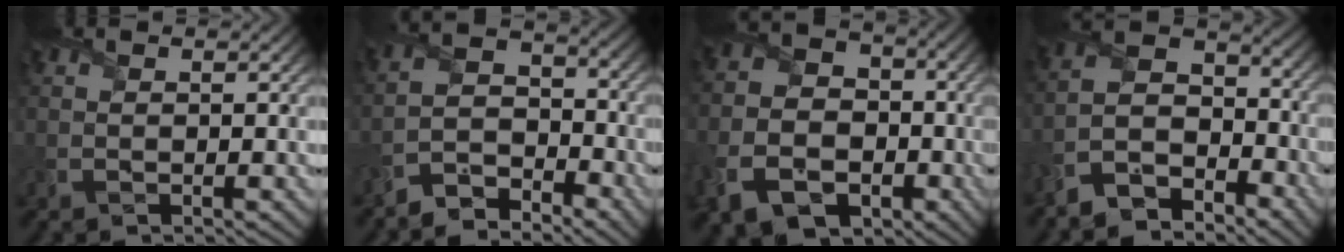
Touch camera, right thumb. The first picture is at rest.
{"total": 6.1, "force": [-5.2, 2.4, 2.2], "torque": [-0.036, 0.003, -0.114]}
{"total": 13.0, "force": [-5.5, 9.6, 6.8], "torque": [-0.165, -0.035, -0.108]}
{"total": 9.2, "force": [-7.6, 3.7, 3.7], "torque": [-0.075, -0.005, -0.157]}